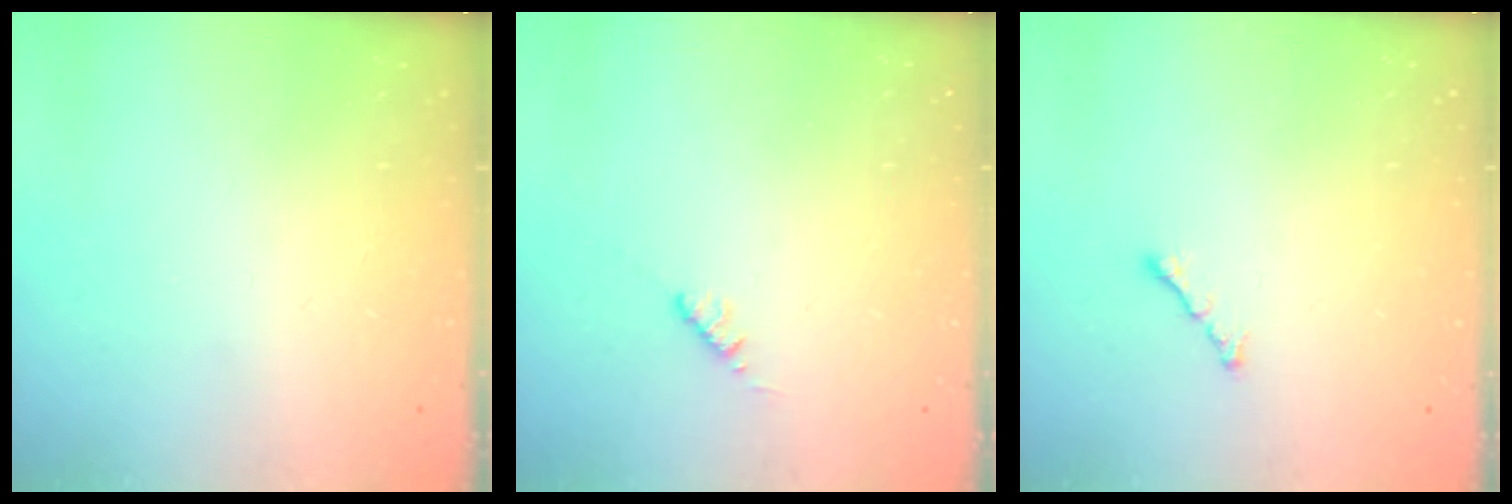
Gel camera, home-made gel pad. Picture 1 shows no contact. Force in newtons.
{"total": 2.8, "press": 2.8, "slide": 0.4}
{"total": 1.7, "press": 1.6, "slide": 0.6}